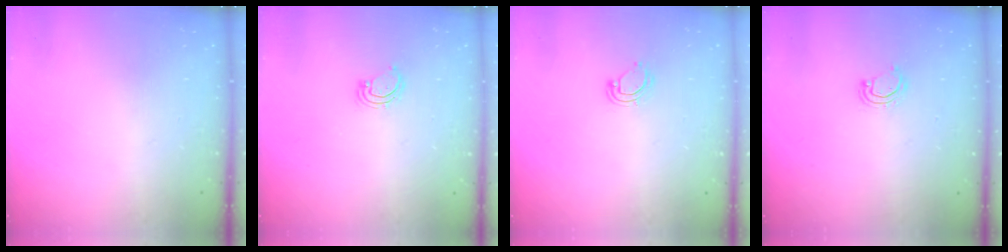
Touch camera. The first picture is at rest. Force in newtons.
{"total": 3.7, "press": 3.6, "slide": 0.5}
{"total": 5.2, "press": 5.2, "slide": 0.4}
{"total": 2.7, "press": 2.7, "slide": 0.2}